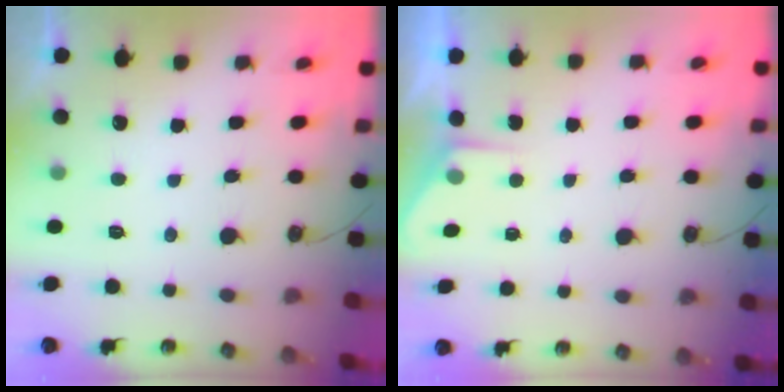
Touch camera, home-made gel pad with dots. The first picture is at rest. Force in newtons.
{"total": 2.2, "press": 2.2, "slide": 0.4}